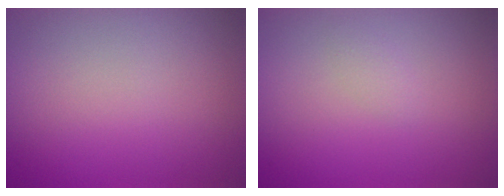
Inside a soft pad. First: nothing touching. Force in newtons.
{"total": 0.7, "press": 0.7, "slide": 0.0}